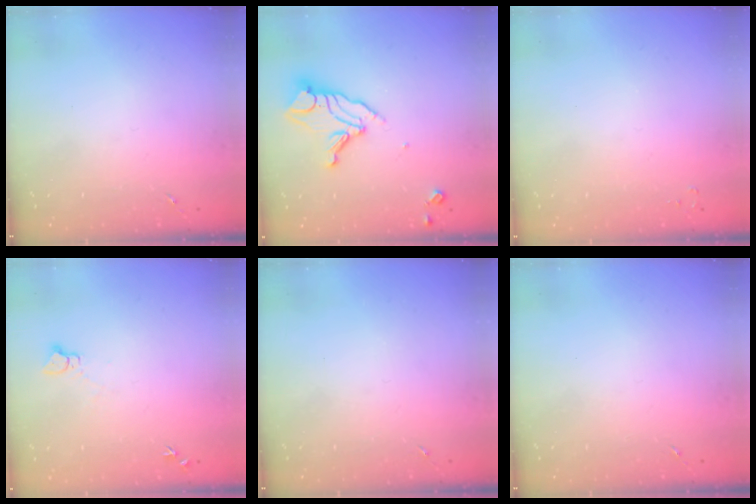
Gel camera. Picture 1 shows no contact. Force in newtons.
{"total": 12.2, "press": 12.1, "slide": 1.2}
{"total": 2.0, "press": 2.0, "slide": 0.3}
{"total": 3.8, "press": 3.8, "slide": 0.4}
{"total": 0.0}
{"total": 0.0}